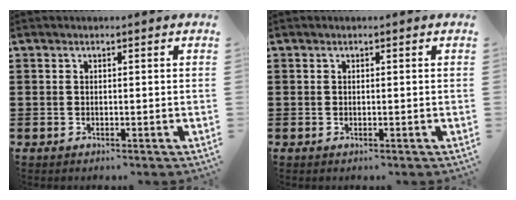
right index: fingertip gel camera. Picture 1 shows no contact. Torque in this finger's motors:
{"motor_torque": [0.90, 1.24, 0.00, 0.00]}